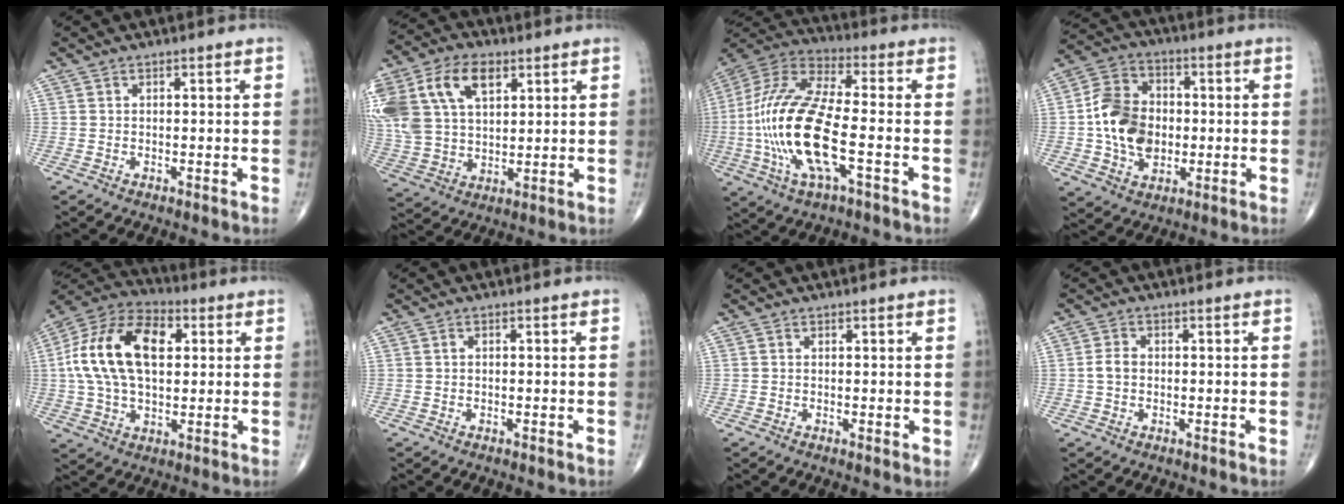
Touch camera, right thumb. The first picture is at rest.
{"total": 21.1, "force": [8.1, 13.3, 14.3], "torque": [-0.324, 0.018, 0.155]}
{"total": 21.3, "force": [-4.2, 7.0, 19.7], "torque": [-0.441, 0.020, -0.077]}
{"total": 13.8, "force": [-0.7, 10.3, 9.1], "torque": [-0.141, 0.020, -0.015]}
{"total": 19.9, "force": [3.4, 11.8, 15.6], "torque": [-0.283, 0.020, 0.052]}
{"total": 0.6, "force": [0.0, 0.4, 0.4], "torque": [-0.009, 0.002, -0.002]}
{"total": 0.8, "force": [0.1, 0.3, 0.7], "torque": [-0.013, -0.004, -0.001]}
{"total": 2.6, "force": [-0.2, 2.0, 1.7], "torque": [-0.033, 0.009, -0.009]}